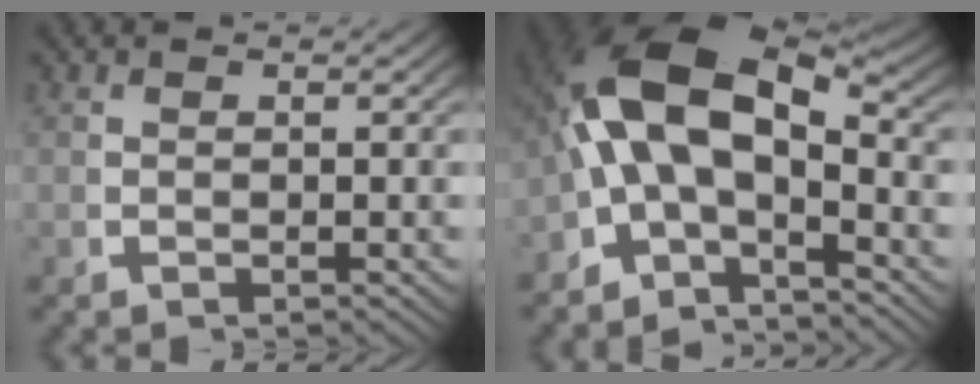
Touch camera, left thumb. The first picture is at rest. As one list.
[{"total": 13.1, "force": [-0.2, 8.3, 10.2], "torque": [-0.224, -0.033, 0.001]}]